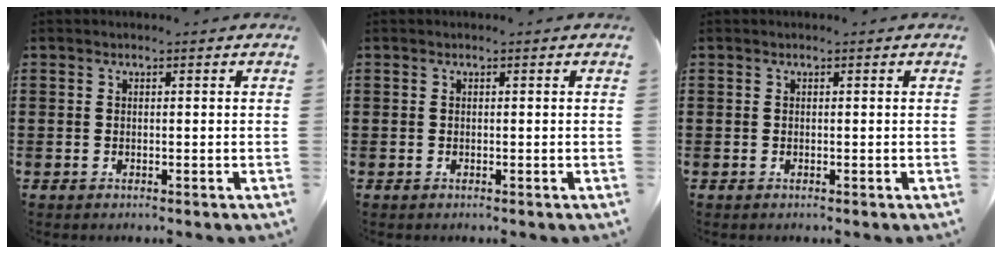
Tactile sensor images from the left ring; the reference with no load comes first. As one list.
[{"total": 0.0}, {"total": 0.0}]